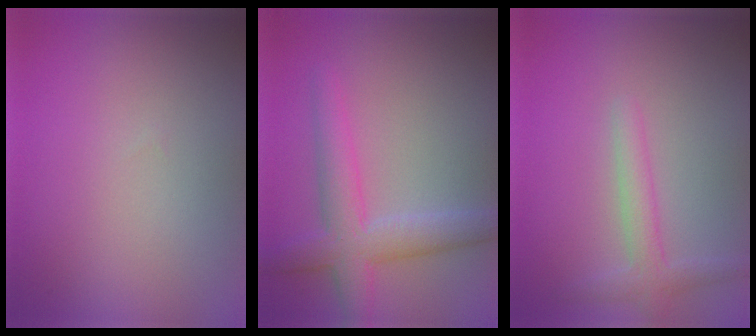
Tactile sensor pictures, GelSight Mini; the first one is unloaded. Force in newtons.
{"total": 4.7, "press": 4.7, "slide": 0.1}
{"total": 2.3, "press": 2.3, "slide": 0.1}